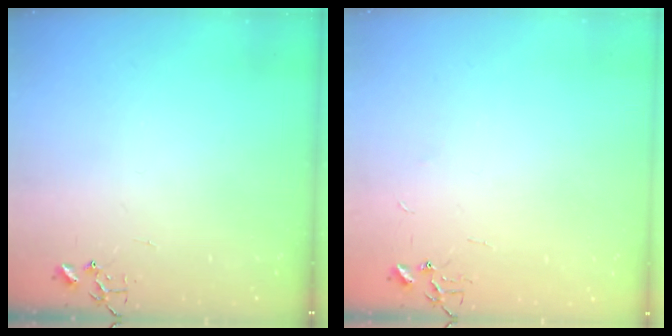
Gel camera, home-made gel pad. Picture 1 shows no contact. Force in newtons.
{"total": 2.4, "press": 2.4, "slide": 0.3}